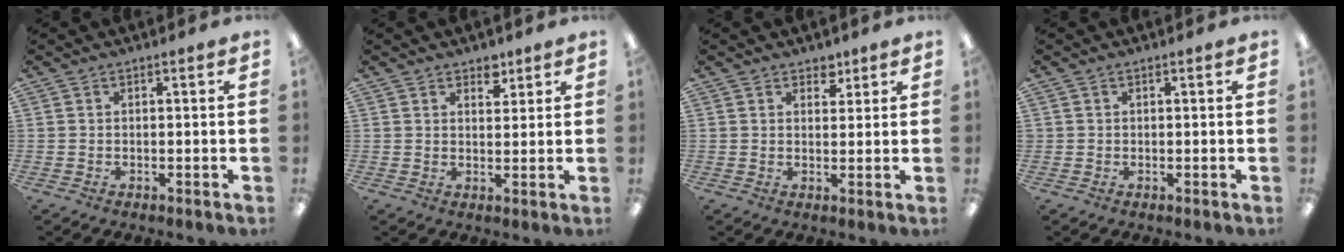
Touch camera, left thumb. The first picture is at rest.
{"total": 4.1, "force": [3.1, 2.2, 1.3], "torque": [0.001, -0.017, 0.052]}
{"total": 3.4, "force": [2.7, 2.0, 0.7], "torque": [0.003, -0.013, 0.045]}
{"total": 0.6, "force": [0.2, 0.6, -0.1], "torque": [0.002, 0.005, 0.003]}